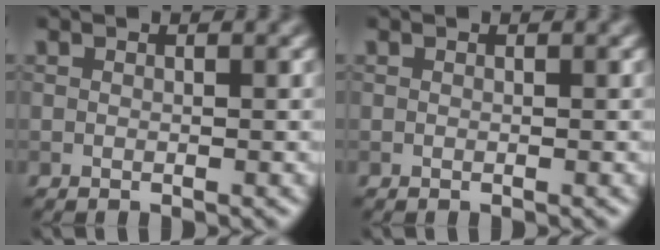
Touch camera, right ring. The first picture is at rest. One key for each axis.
{"total": 0.0}